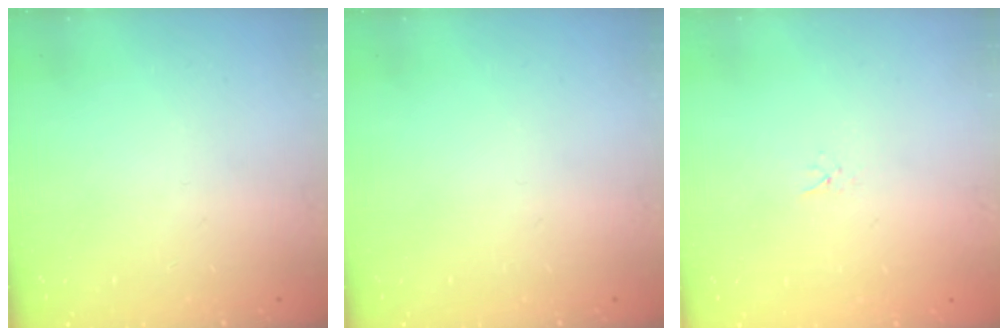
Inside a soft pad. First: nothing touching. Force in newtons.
{"total": 0.0}
{"total": 1.6, "press": 1.6, "slide": 0.2}